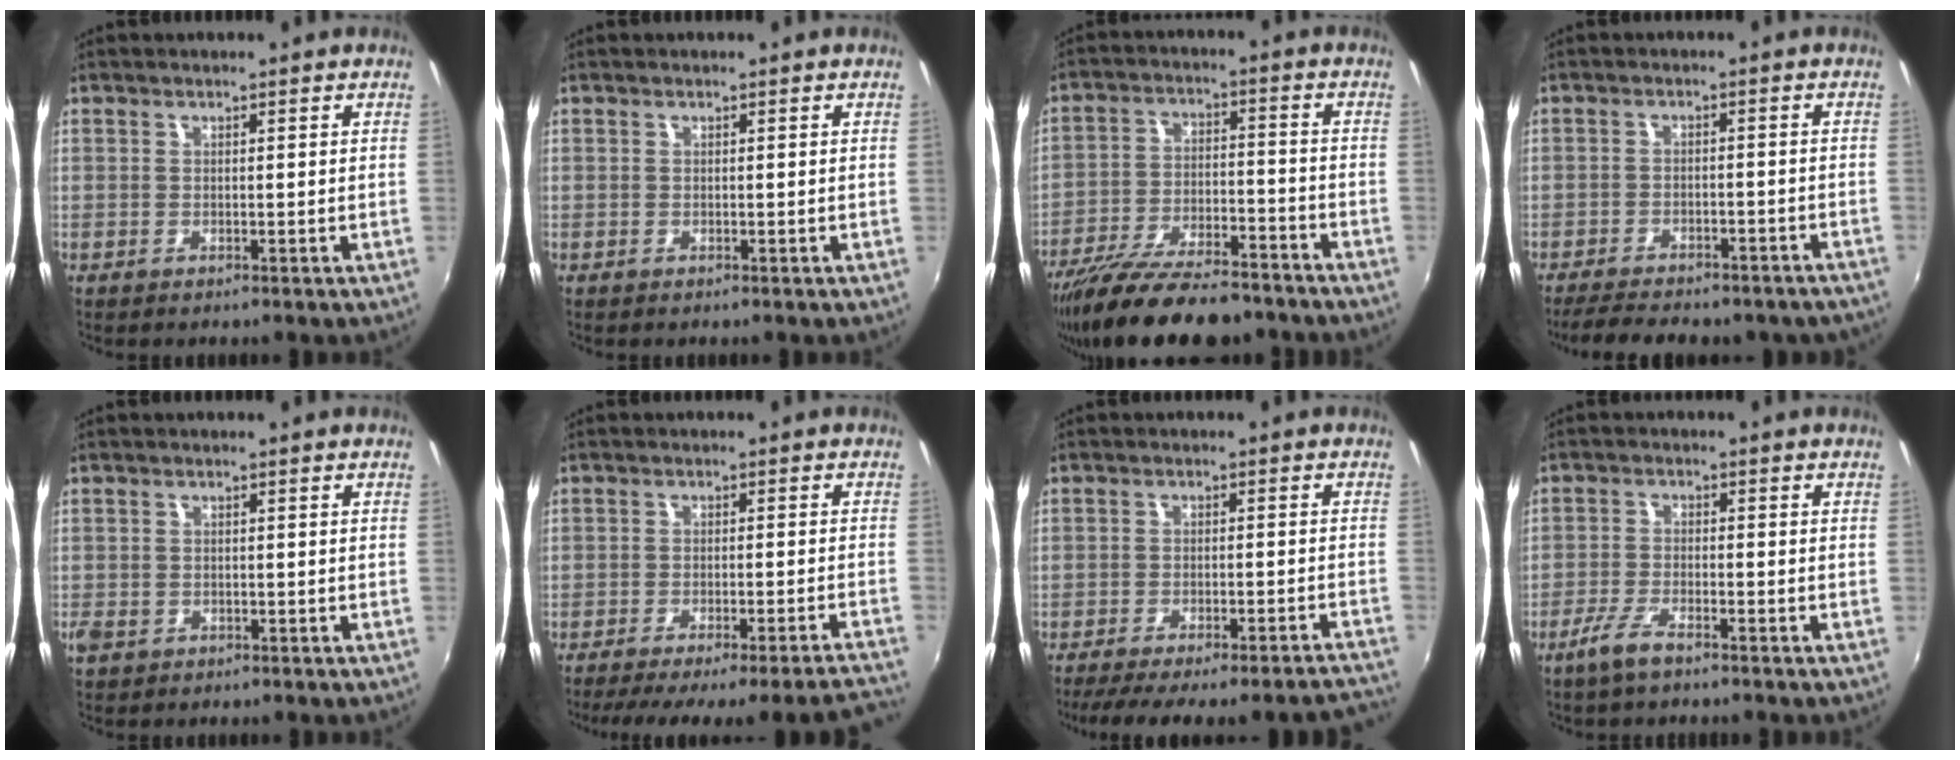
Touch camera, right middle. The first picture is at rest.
{"total": 0.0}
{"total": 17.9, "force": [-14.7, 4.7, 8.9], "torque": [-0.177, -0.034, -0.236]}
{"total": 14.4, "force": [-12.2, 4.5, 6.2], "torque": [-0.134, -0.015, -0.155]}
{"total": 3.2, "force": [-1.3, 2.4, 1.5], "torque": [-0.032, -0.006, -0.022]}
{"total": 17.2, "force": [-15.7, -0.7, 7.1], "torque": [-0.103, -0.024, -0.214]}
{"total": 15.7, "force": [-14.3, 0.4, 6.3], "torque": [-0.098, -0.014, -0.192]}
{"total": 4.7, "force": [-3.5, 0.9, 2.9], "torque": [-0.077, -0.008, -0.071]}